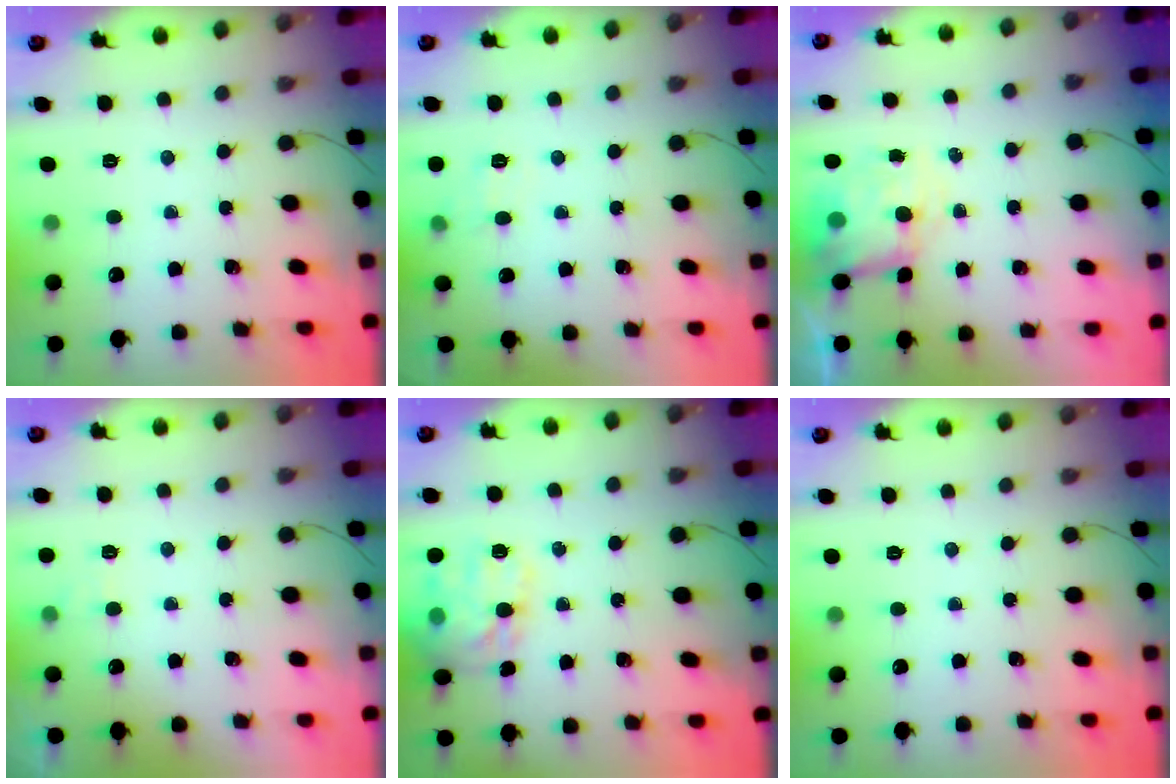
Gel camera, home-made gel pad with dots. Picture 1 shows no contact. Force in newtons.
{"total": 3.6, "press": 3.3, "slide": 1.6}
{"total": 7.5, "press": 7.4, "slide": 1.4}
{"total": 2.2, "press": 1.8, "slide": 1.3}
{"total": 14.9, "press": 14.9, "slide": 0.7}
{"total": 0.0}